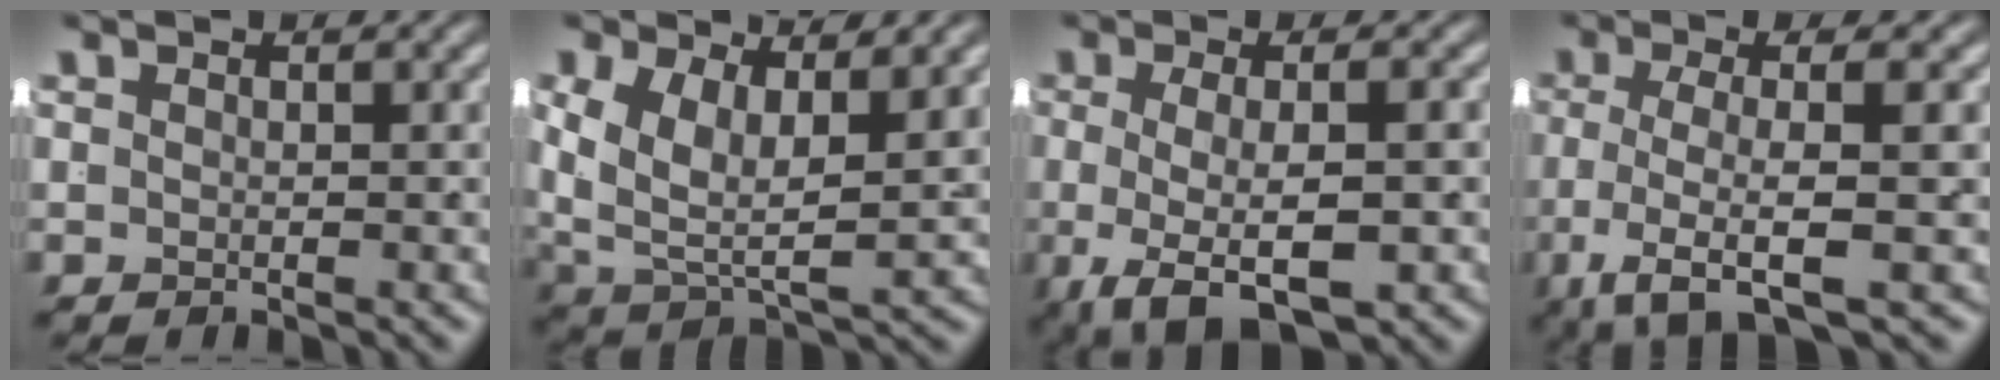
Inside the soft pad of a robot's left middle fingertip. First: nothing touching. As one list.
[{"total": 6.4, "force": [0.9, 4.4, 4.6], "torque": [-0.113, -0.033, 0.033]}, {"total": 7.2, "force": [-3.5, 2.4, 5.7], "torque": [-0.111, -0.032, -0.033]}, {"total": 6.6, "force": [-2.9, 2.5, 5.4], "torque": [-0.126, -0.034, -0.029]}]